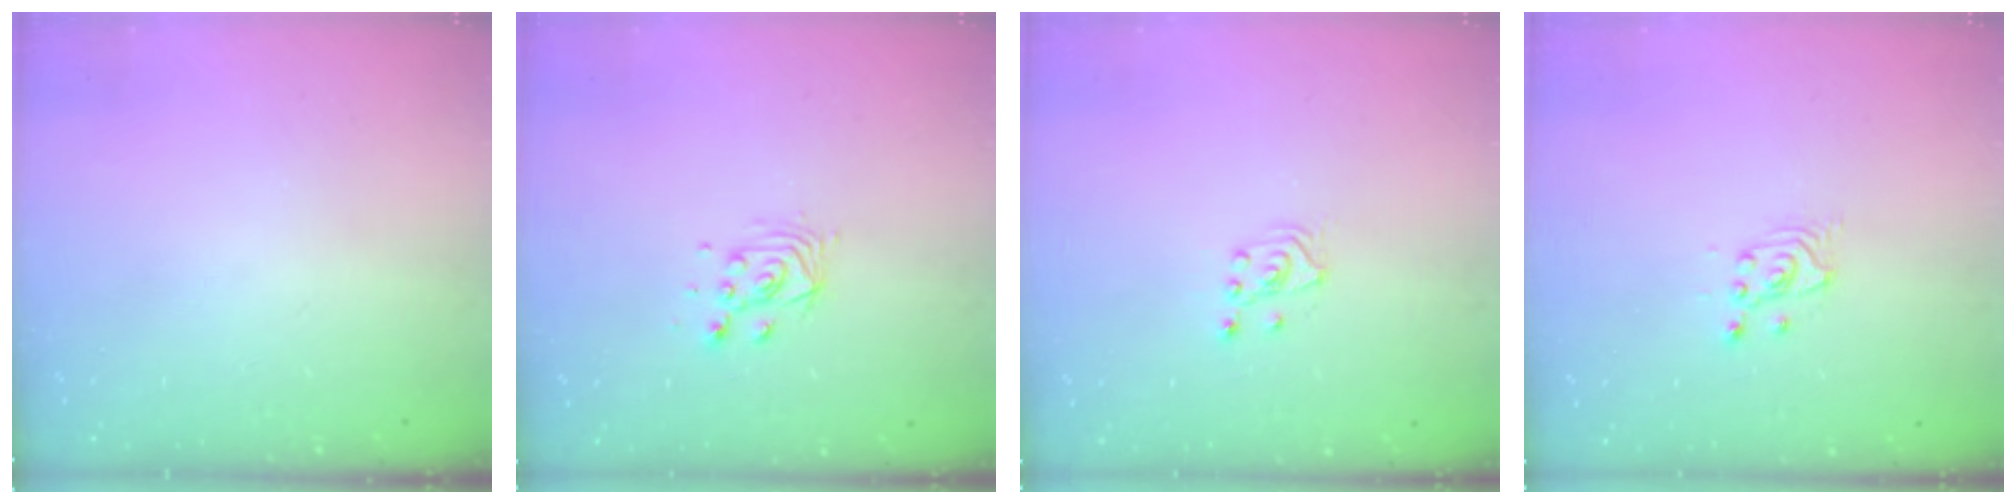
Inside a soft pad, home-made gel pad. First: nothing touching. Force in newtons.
{"total": 5.0, "press": 5.0, "slide": 0.3}
{"total": 2.1, "press": 2.0, "slide": 0.8}
{"total": 2.6, "press": 2.5, "slide": 0.3}